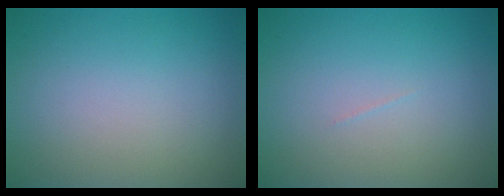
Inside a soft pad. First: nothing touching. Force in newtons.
{"total": 0.0}